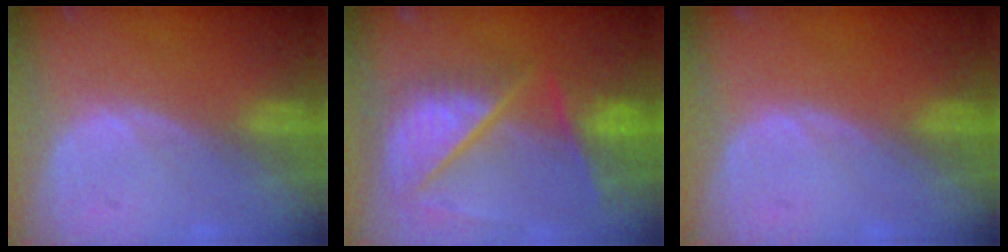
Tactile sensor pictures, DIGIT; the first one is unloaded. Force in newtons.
{"total": 11.0, "press": 9.2, "slide": 6.1}
{"total": 0.0}